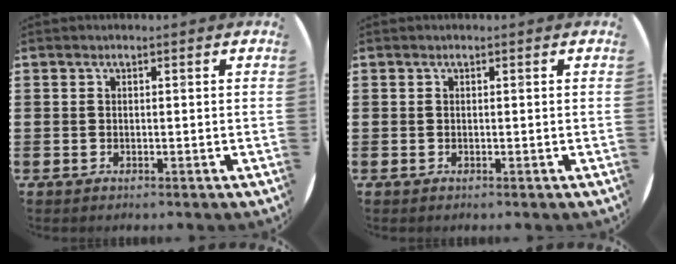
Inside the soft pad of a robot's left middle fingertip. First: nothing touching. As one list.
[{"total": 0.0}]